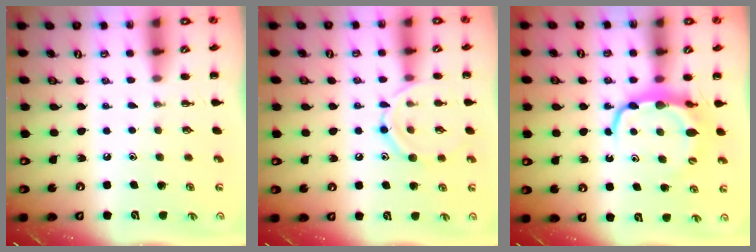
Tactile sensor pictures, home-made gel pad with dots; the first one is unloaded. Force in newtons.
{"total": 11.2, "press": 11.2, "slide": 0.8}
{"total": 7.4, "press": 7.3, "slide": 0.9}